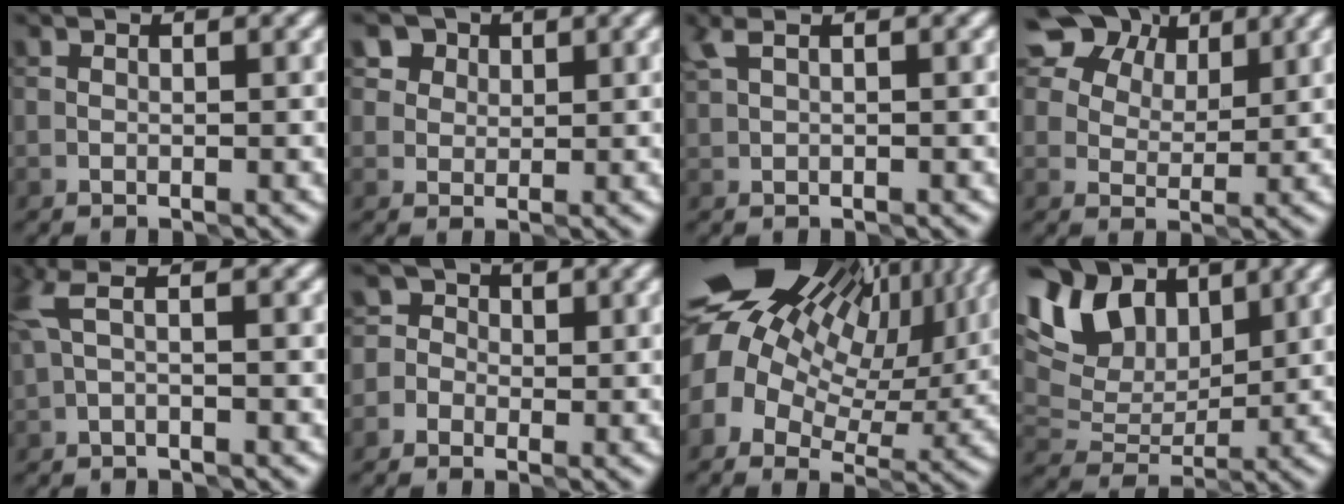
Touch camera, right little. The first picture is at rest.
{"total": 7.0, "force": [4.1, 4.9, 2.9], "torque": [-0.061, 0.008, 0.062]}
{"total": 1.8, "force": [1.3, 0.3, 1.2], "torque": [-0.036, 0.007, 0.028]}
{"total": 10.2, "force": [7.0, 5.8, 4.7], "torque": [-0.110, 0.010, 0.129]}
{"total": 2.5, "force": [0.6, 0.3, 2.5], "torque": [-0.061, 0.009, 0.009]}
{"total": 3.7, "force": [-0.7, 3.5, 1.0], "torque": [0.001, 0.029, -0.043]}
{"total": 19.7, "force": [7.6, 13.2, 12.6], "torque": [-0.258, 0.037, 0.137]}
{"total": 9.6, "force": [5.0, 5.6, 5.9], "torque": [-0.135, 0.017, 0.084]}